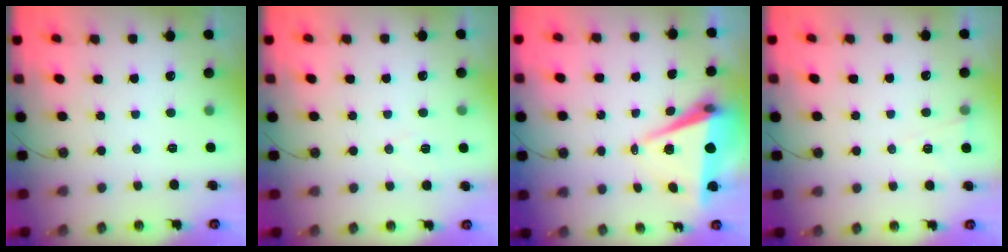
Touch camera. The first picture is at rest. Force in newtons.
{"total": 5.6, "press": 5.2, "slide": 2.1}
{"total": 7.2, "press": 5.8, "slide": 4.2}
{"total": 4.8, "press": 2.5, "slide": 4.1}